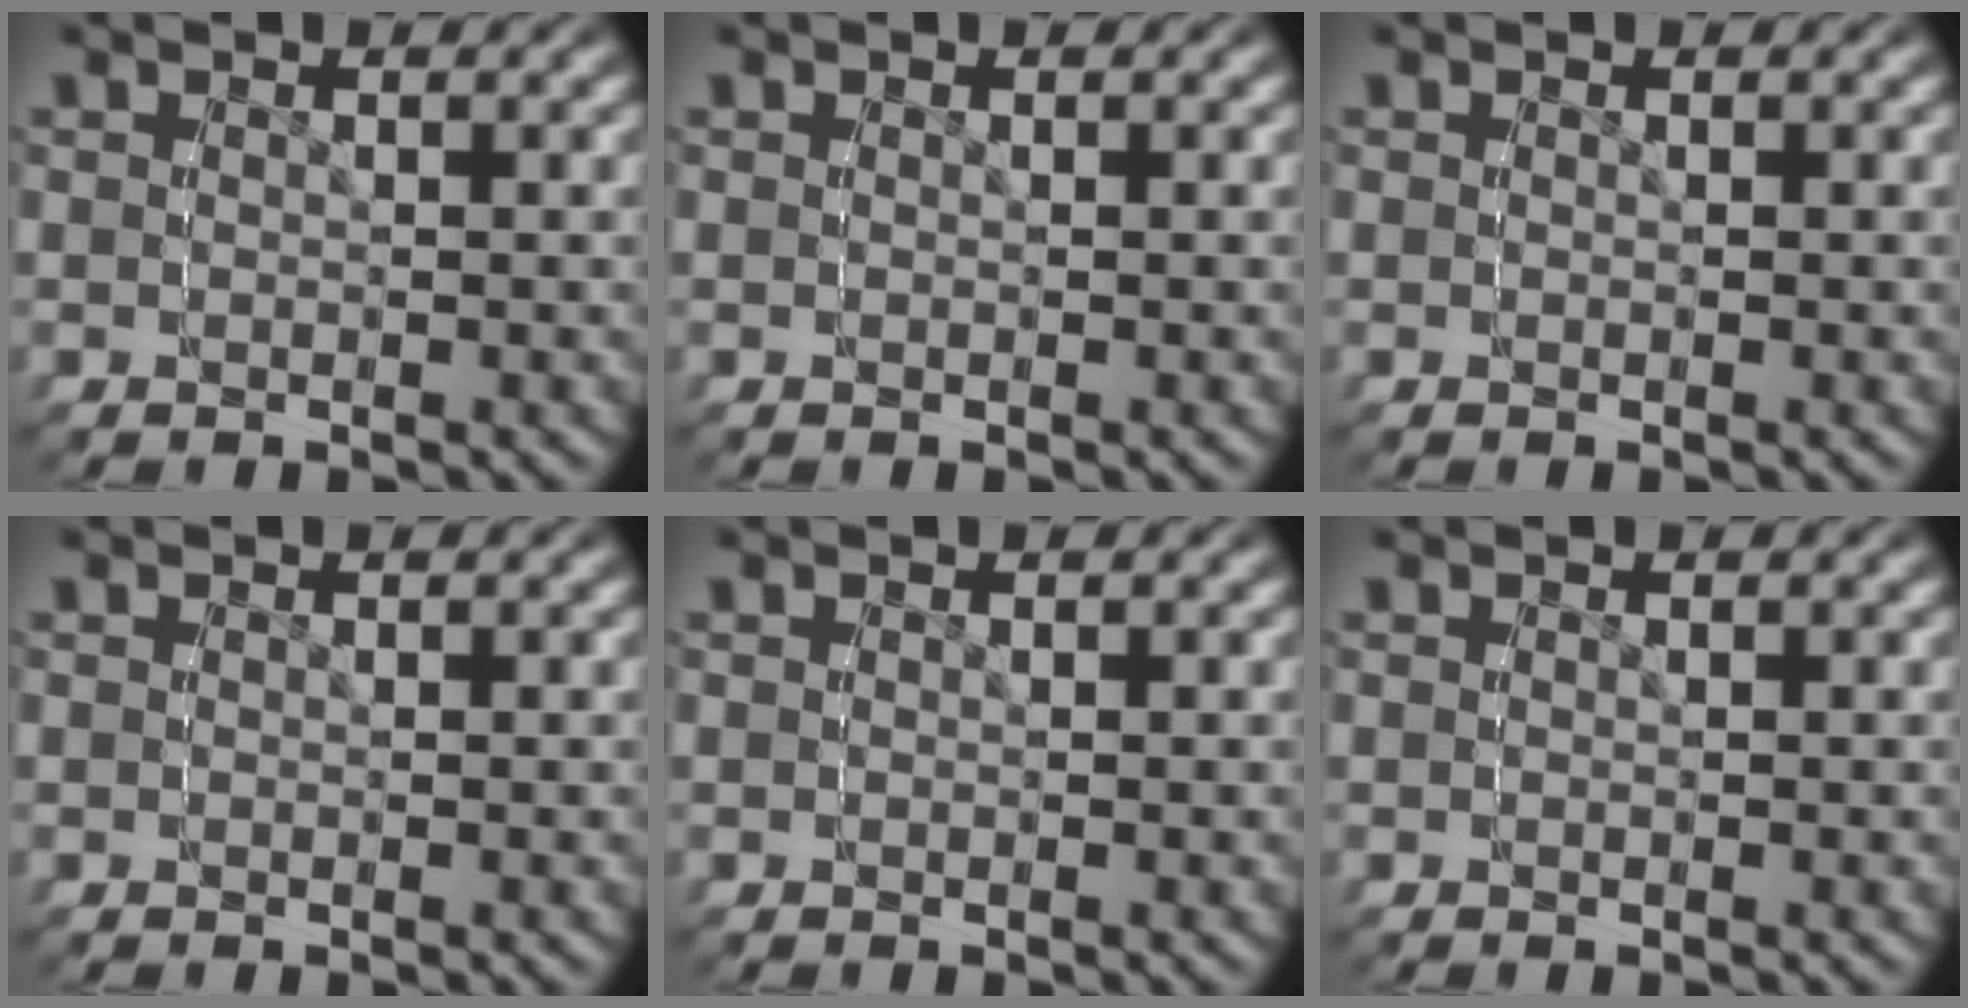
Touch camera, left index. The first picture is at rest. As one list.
[{"total": 0.0}, {"total": 0.0}, {"total": 0.0}, {"total": 0.0}, {"total": 0.0}]